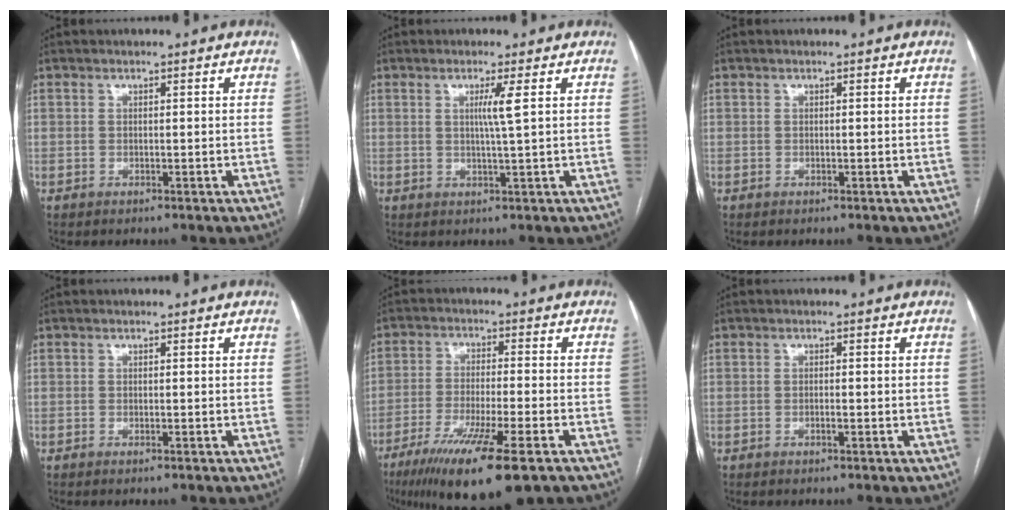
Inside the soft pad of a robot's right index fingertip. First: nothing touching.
{"total": 2.9, "force": [0.8, -0.9, 2.7], "torque": [-0.051, -0.005, 0.015]}
{"total": 0.0}
{"total": 0.6, "force": [-0.4, 0.0, 0.4], "torque": [-0.009, -0.002, -0.004]}
{"total": 15.6, "force": [-9.9, 1.2, 12.0], "torque": [-0.201, -0.045, -0.161]}
{"total": 0.9, "force": [-0.4, 0.1, 0.8], "torque": [-0.017, 0.001, -0.007]}